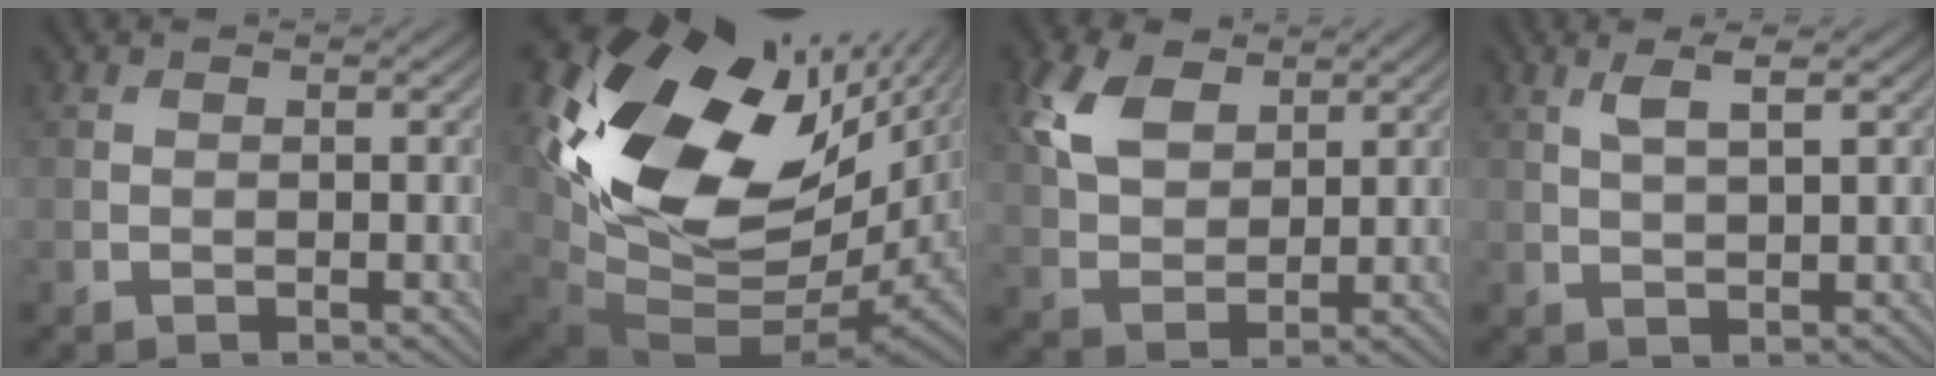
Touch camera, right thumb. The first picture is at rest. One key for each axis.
{"total": 19.0, "fx": 5.4, "fy": 12.1, "fz": 13.5, "tx": -0.290, "ty": -0.038, "tz": 0.128}
{"total": 7.2, "fx": 3.5, "fy": 4.4, "fz": 4.6, "tx": -0.120, "ty": 0.008, "tz": 0.069}
{"total": 3.0, "fx": 1.5, "fy": 0.4, "fz": 2.6, "tx": -0.057, "ty": 0.003, "tz": 0.033}